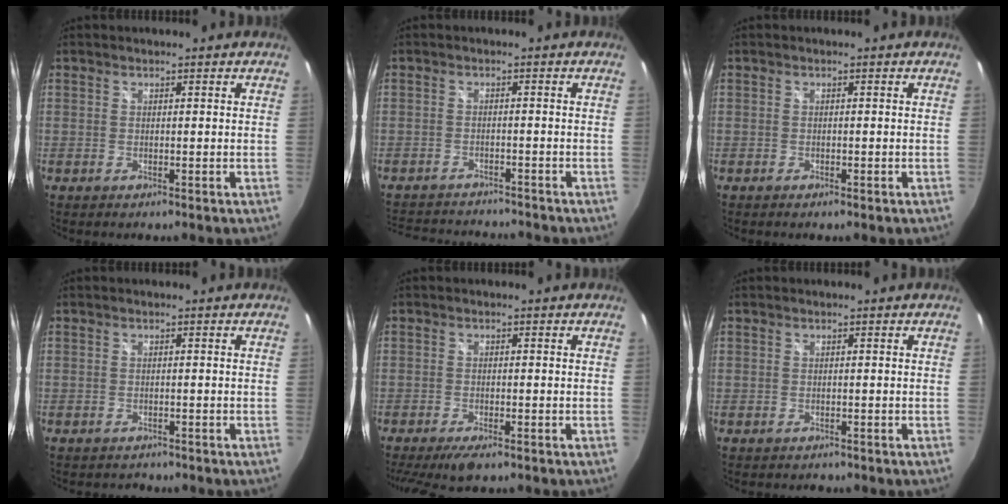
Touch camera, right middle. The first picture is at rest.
{"total": 10.7, "force": [-9.9, 2.5, 3.3], "torque": [-0.084, -0.004, -0.150]}
{"total": 0.9, "force": [-0.7, 0.3, 0.4], "torque": [-0.008, -0.003, -0.012]}
{"total": 1.7, "force": [-1.6, 0.8, 0.1], "torque": [-0.007, -0.006, -0.023]}
{"total": 6.4, "force": [-4.7, 1.4, 4.1], "torque": [-0.091, -0.025, -0.080]}
{"total": 0.7, "force": [-0.6, 0.3, -0.2], "torque": [0.001, 0.001, -0.011]}